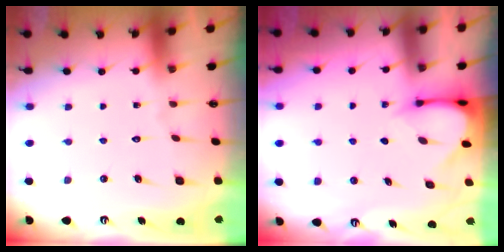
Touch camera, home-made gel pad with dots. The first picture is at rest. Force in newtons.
{"total": 3.4, "press": 3.4, "slide": 0.3}